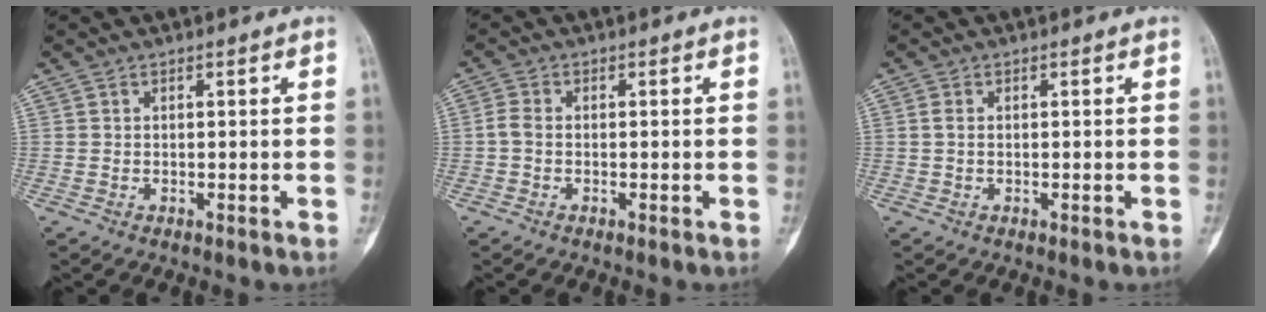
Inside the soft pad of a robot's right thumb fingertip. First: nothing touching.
{"total": 2.1, "force": [-0.4, 1.4, 1.5], "torque": [-0.036, 0.002, -0.017]}
{"total": 1.1, "force": [0.1, 0.7, 0.9], "torque": [-0.020, 0.000, 0.000]}